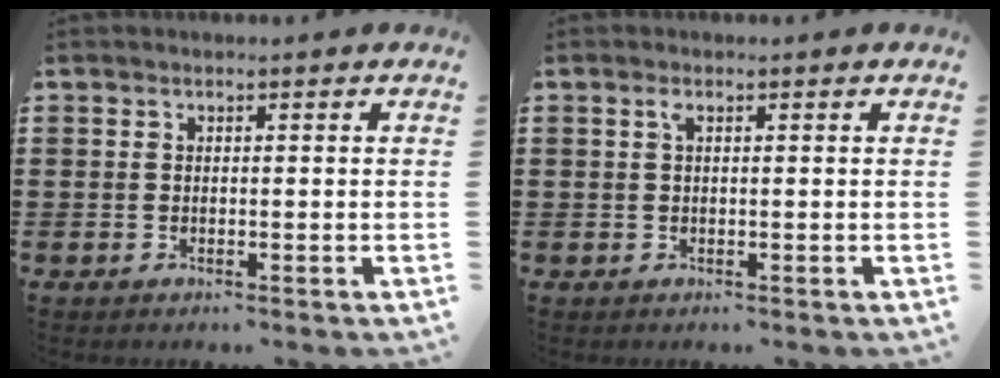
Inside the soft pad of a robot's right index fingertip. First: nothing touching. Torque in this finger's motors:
{"motor_torque": [0.17, -0.12, 0.02, 0.02]}